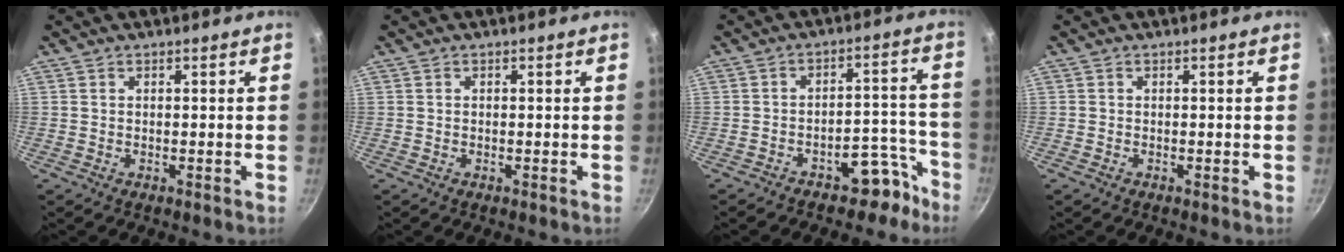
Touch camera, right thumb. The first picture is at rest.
{"total": 0.0}
{"total": 8.1, "force": [-5.9, 4.2, 3.6], "torque": [0.011, 0.086, -0.072]}
{"total": 0.0}